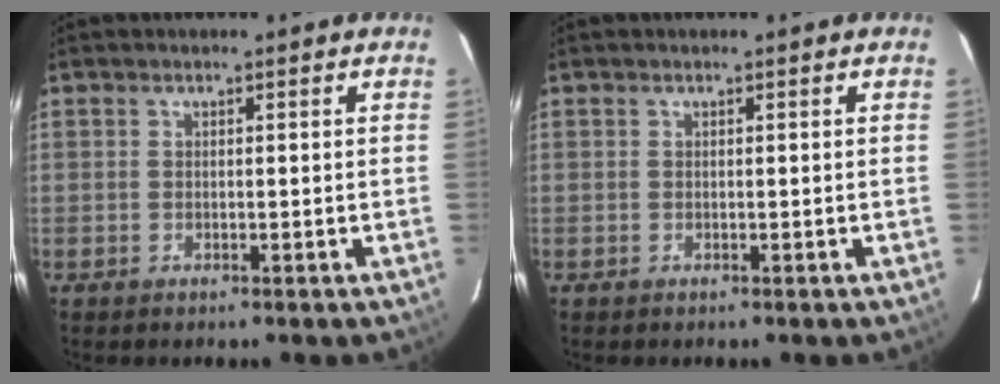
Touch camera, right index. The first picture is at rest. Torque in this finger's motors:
{"motor_torque": [0.00, 0.00, 0.00, 0.00]}